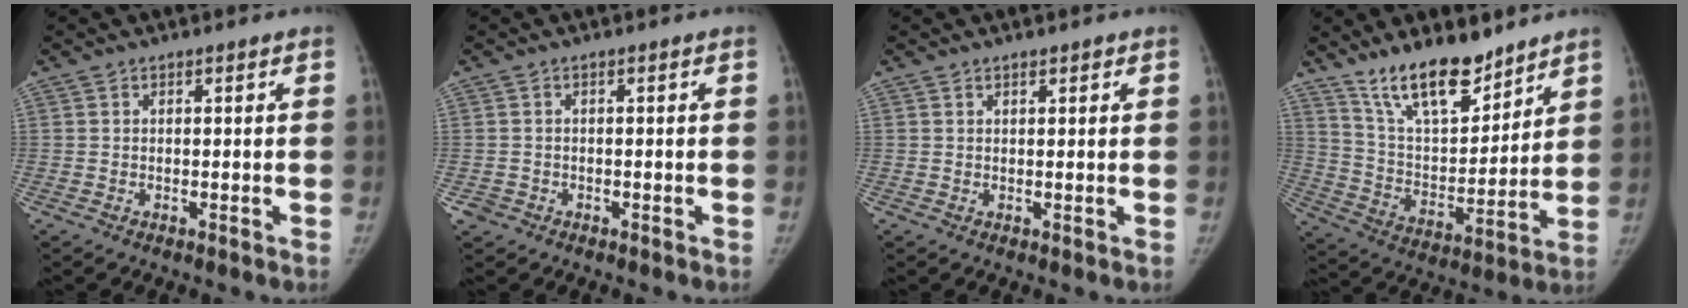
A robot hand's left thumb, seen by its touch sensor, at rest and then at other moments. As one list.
[{"total": 1.5, "force": [-0.8, 1.3, 0.0], "torque": [0.006, 0.005, -0.016]}, {"total": 1.3, "force": [0.9, 0.6, 0.6], "torque": [-0.002, -0.004, 0.011]}, {"total": 15.8, "force": [12.2, 5.6, 8.3], "torque": [-0.103, -0.081, 0.223]}]